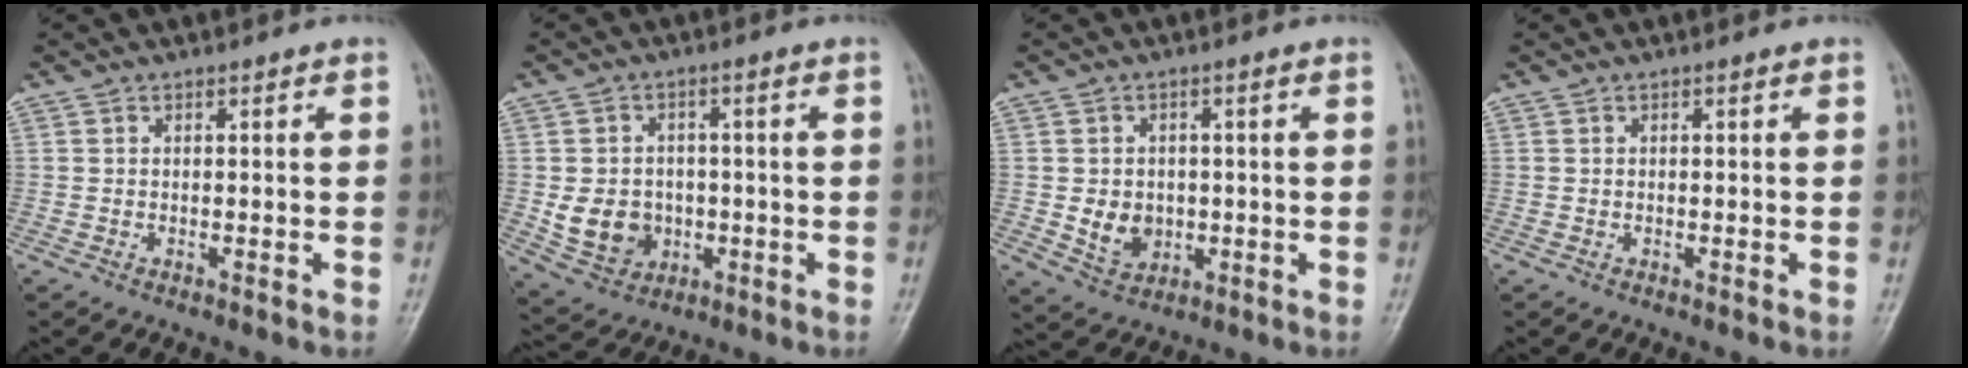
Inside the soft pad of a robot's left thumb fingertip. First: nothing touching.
{"total": 8.5, "force": [-1.1, 7.4, 4.1], "torque": [-0.041, 0.004, -0.006]}
{"total": 6.0, "force": [-0.5, 4.9, 3.3], "torque": [-0.035, -0.002, 0.003]}
{"total": 0.0}